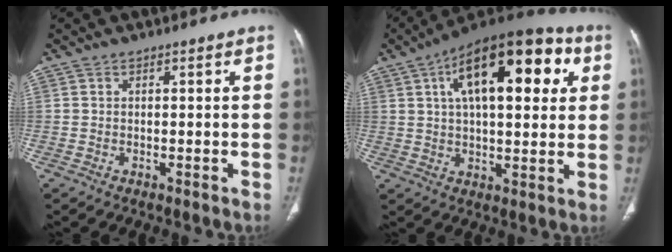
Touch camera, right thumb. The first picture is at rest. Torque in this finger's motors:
{"motor_torque": [-0.21, 3.89, 2.02, 0.75, 0.18]}